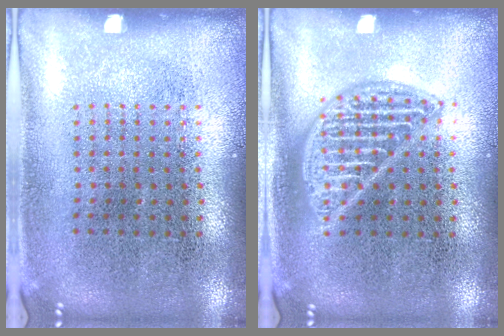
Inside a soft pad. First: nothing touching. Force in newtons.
{"total": 1.9, "press": 1.9, "slide": 0.3}